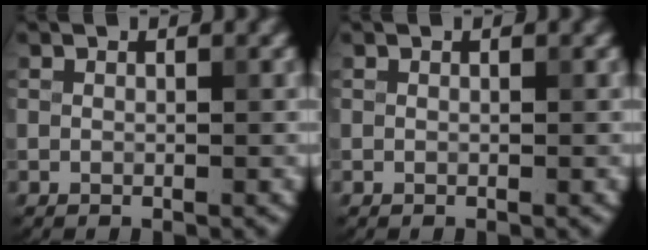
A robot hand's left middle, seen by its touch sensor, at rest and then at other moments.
{"total": 0.0}